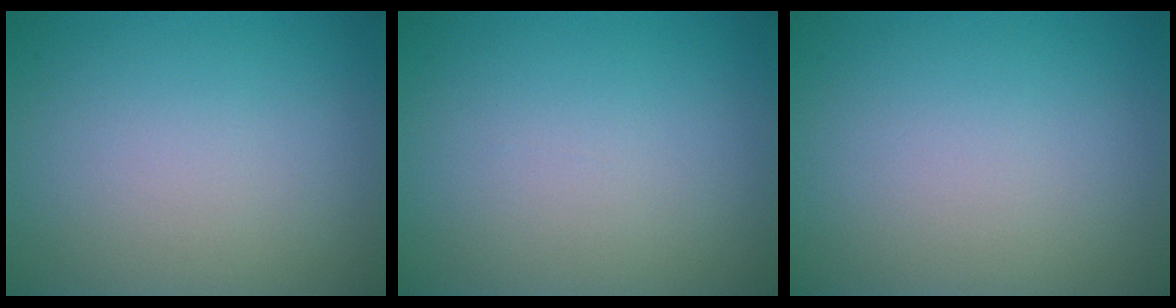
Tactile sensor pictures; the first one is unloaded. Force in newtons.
{"total": 0.0}
{"total": 0.0}